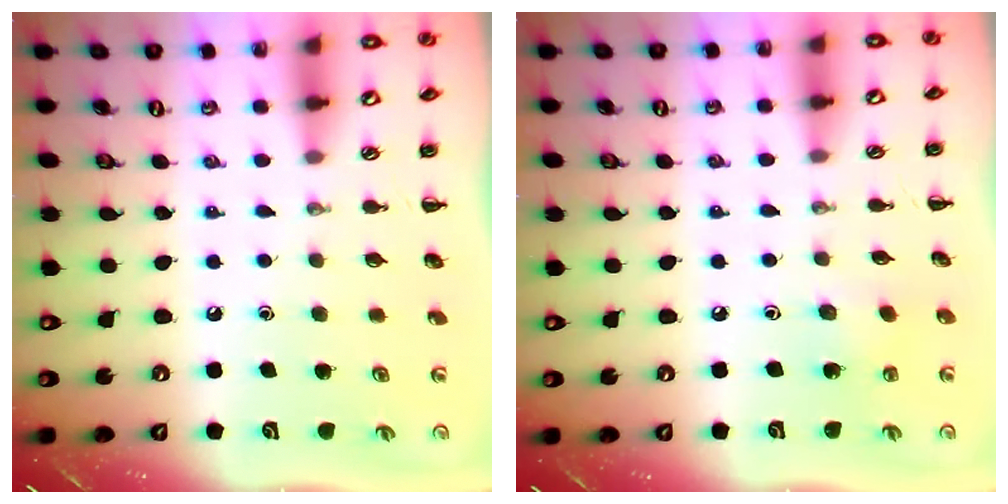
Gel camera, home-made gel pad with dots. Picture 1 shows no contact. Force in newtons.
{"total": 2.4, "press": 2.2, "slide": 0.8}